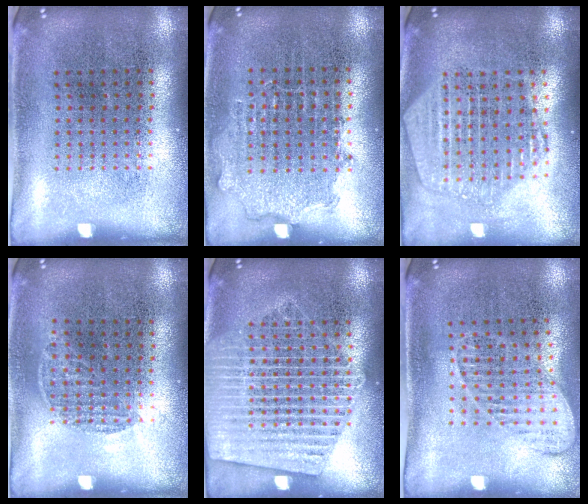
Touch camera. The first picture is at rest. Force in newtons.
{"total": 0.8, "press": 0.7, "slide": 0.3}
{"total": 2.2, "press": 1.9, "slide": 1.1}
{"total": 0.5, "press": 0.4, "slide": 0.4}
{"total": 2.1, "press": 2.1, "slide": 0.2}
{"total": 1.3, "press": 1.2, "slide": 0.5}